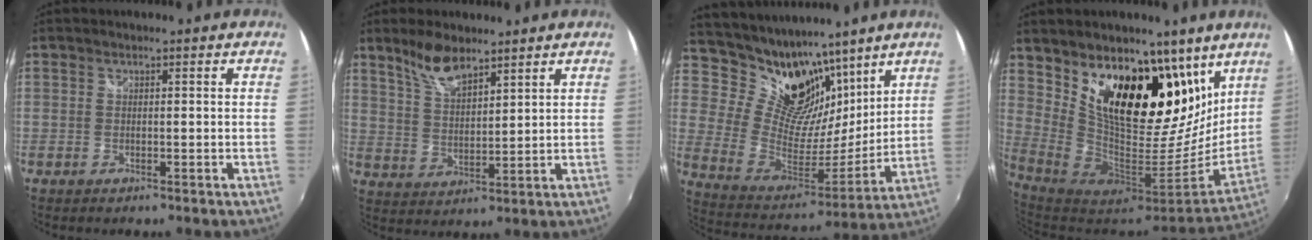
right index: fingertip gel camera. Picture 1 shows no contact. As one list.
[{"total": 7.5, "force": [5.8, 2.5, 4.1], "torque": [-0.077, 0.007, 0.117]}, {"total": 18.4, "force": [13.5, 9.3, 8.3], "torque": [-0.168, -0.005, 0.251]}, {"total": 23.0, "force": [13.1, 11.8, 14.8], "torque": [-0.233, -0.015, 0.234]}]